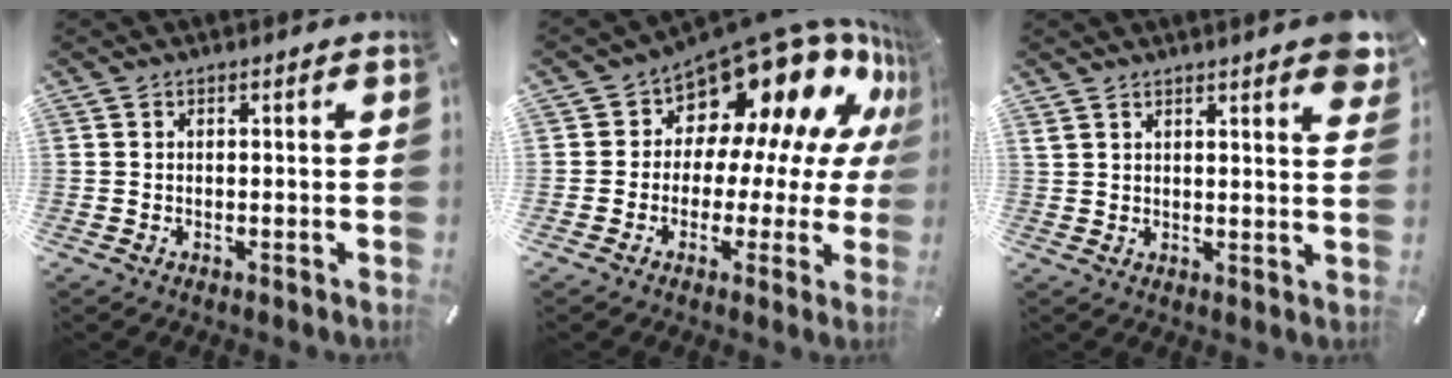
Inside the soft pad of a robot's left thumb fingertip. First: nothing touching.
{"total": 15.7, "force": [11.3, 8.4, 6.9], "torque": [-0.109, -0.107, 0.197]}
{"total": 4.6, "force": [3.5, 0.9, 2.8], "torque": [-0.040, -0.020, 0.060]}